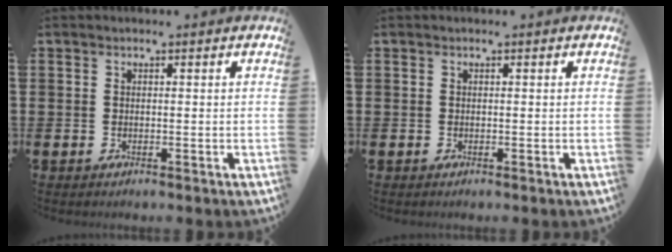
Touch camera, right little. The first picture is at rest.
{"total": 0.0}